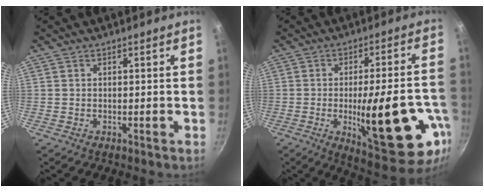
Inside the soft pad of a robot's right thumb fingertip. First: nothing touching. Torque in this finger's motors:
{"motor_torque": [2.59, 2.41, 1.95, -0.36, 0.45]}